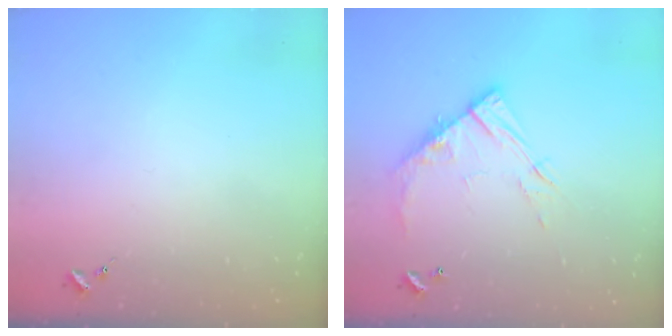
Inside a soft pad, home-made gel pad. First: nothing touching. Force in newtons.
{"total": 12.4, "press": 12.3, "slide": 1.2}